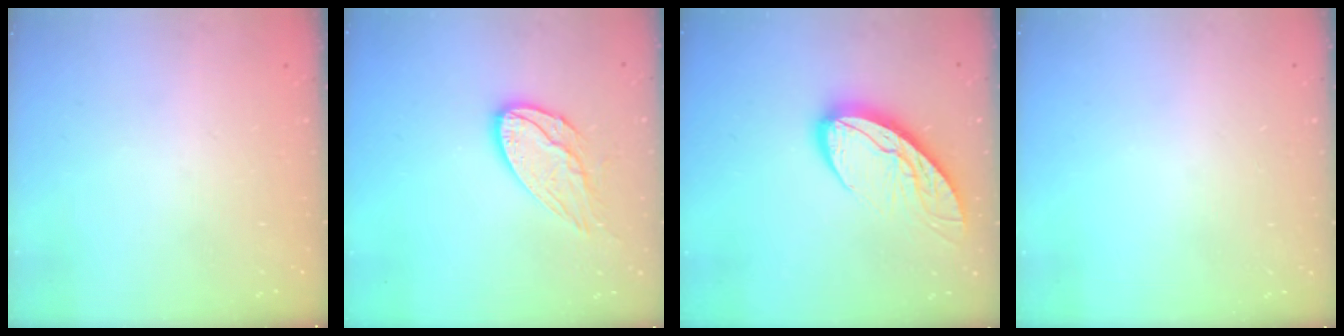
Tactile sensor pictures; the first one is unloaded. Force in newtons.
{"total": 11.5, "press": 11.5, "slide": 0.6}
{"total": 11.2, "press": 11.1, "slide": 1.1}
{"total": 0.0}